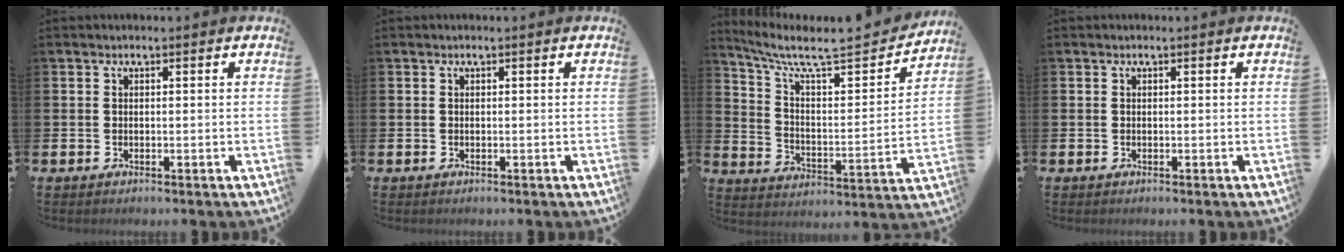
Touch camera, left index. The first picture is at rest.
{"total": 0.0}
{"total": 7.8, "force": [6.7, 1.6, 3.6], "torque": [-0.093, -0.058, 0.106]}
{"total": 0.0}